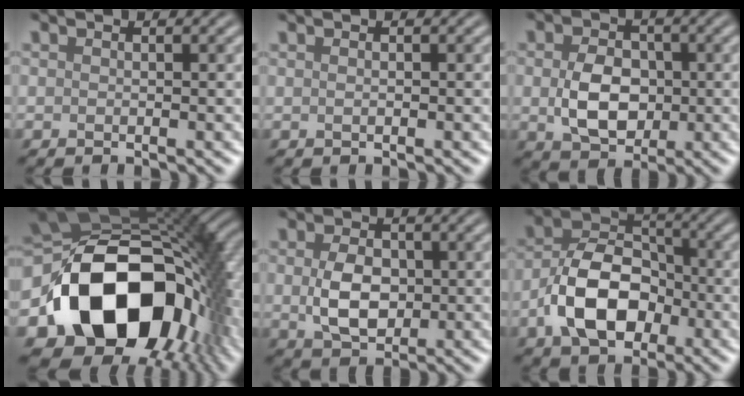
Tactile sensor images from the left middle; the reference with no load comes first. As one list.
[{"total": 0.0}, {"total": 4.9, "force": [-0.2, 3.5, 3.4], "torque": [-0.071, -0.004, 0.000]}, {"total": 18.5, "force": [-3.1, 13.3, 12.5], "torque": [-0.240, -0.041, -0.032]}, {"total": 4.3, "force": [0.0, 2.9, 3.2], "torque": [-0.067, -0.003, 0.004]}, {"total": 8.0, "force": [-2.6, 5.1, 5.6], "torque": [-0.101, 0.014, -0.054]}]